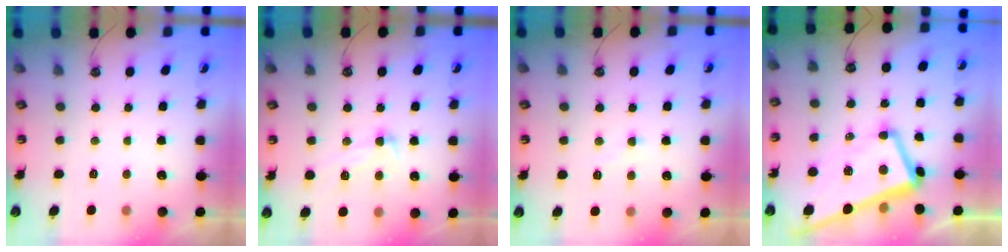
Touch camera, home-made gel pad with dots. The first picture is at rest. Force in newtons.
{"total": 9.1, "press": 9.1, "slide": 1.0}
{"total": 3.4, "press": 3.3, "slide": 0.6}
{"total": 6.4, "press": 6.2, "slide": 1.4}